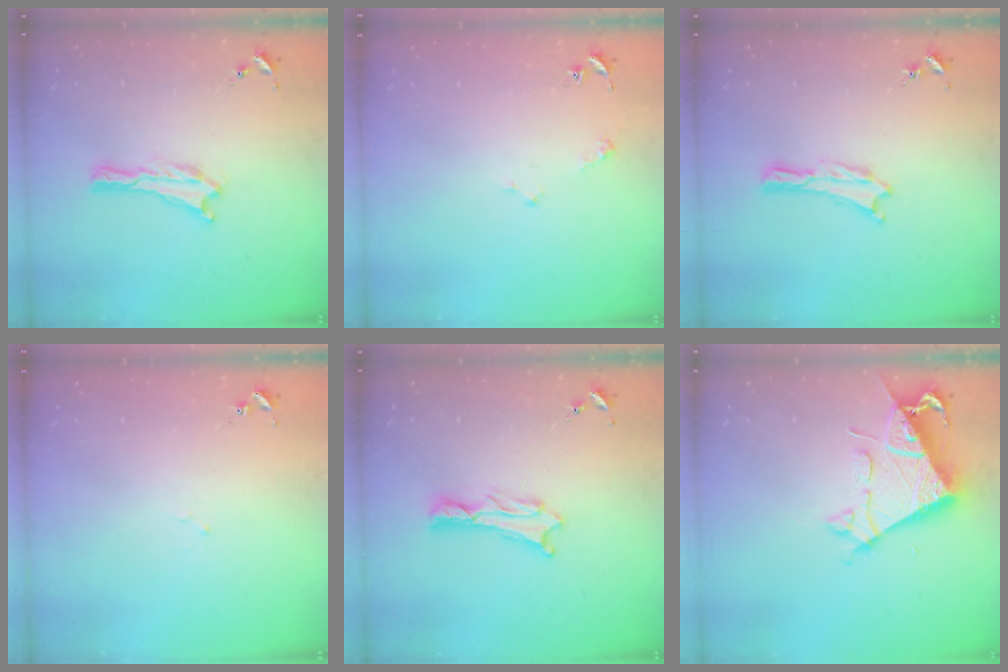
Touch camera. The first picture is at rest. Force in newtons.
{"total": 1.6, "press": 1.6, "slide": 0.2}
{"total": 0.0}
{"total": 1.1, "press": 1.0, "slide": 0.2}
{"total": 1.1, "press": 1.0, "slide": 0.2}
{"total": 7.2, "press": 7.2, "slide": 0.7}